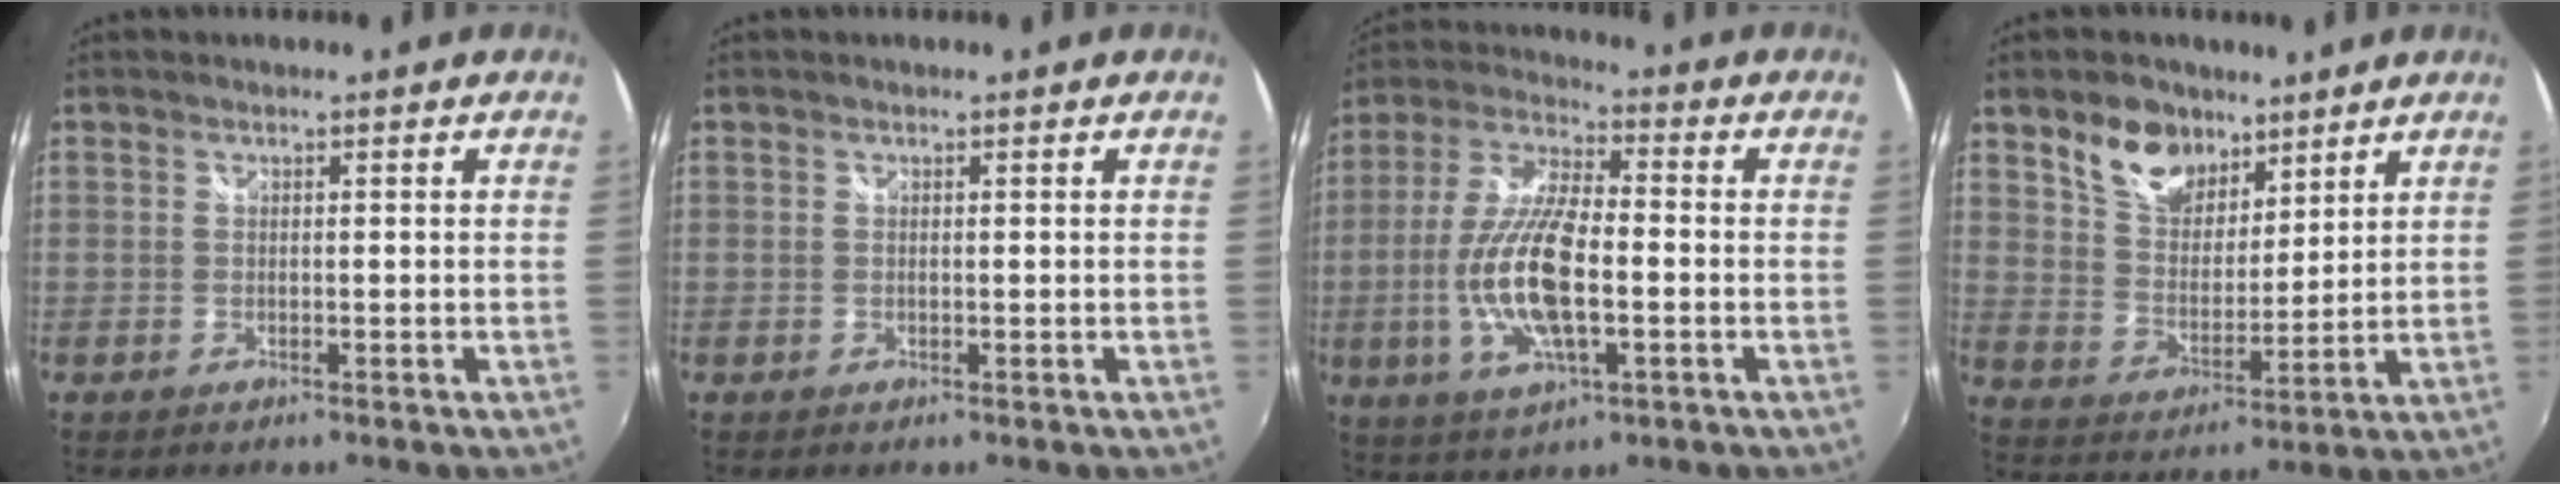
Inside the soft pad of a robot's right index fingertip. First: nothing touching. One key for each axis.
{"total": 0.0}
{"total": 15.3, "fx": -3.0, "fy": 5.4, "fz": 14.0, "tx": -0.288, "ty": -0.004, "tz": -0.057}
{"total": 10.3, "fx": 7.0, "fy": 6.1, "fz": 4.5, "tx": -0.082, "ty": 0.014, "tz": 0.134}